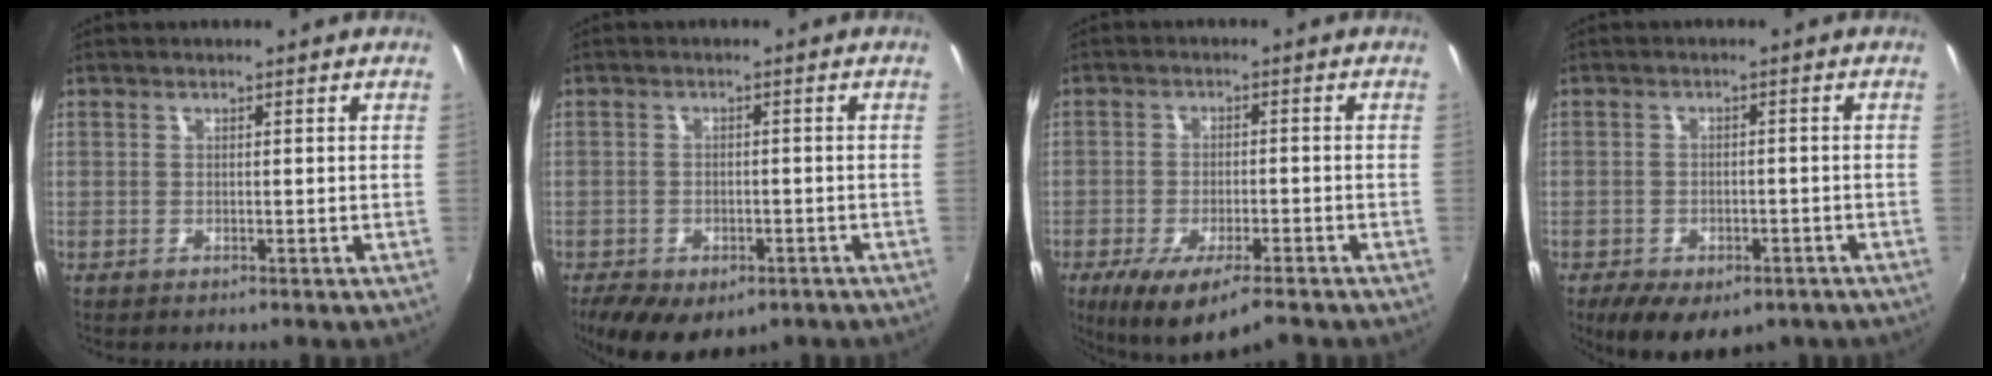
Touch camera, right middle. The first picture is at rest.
{"total": 10.4, "force": [-6.3, 5.8, 6.0], "torque": [-0.135, -0.033, -0.089]}
{"total": 10.8, "force": [-7.4, 2.7, 7.4], "torque": [-0.153, -0.038, -0.125]}
{"total": 10.2, "force": [-6.5, 5.3, 5.8], "torque": [-0.125, -0.026, -0.088]}